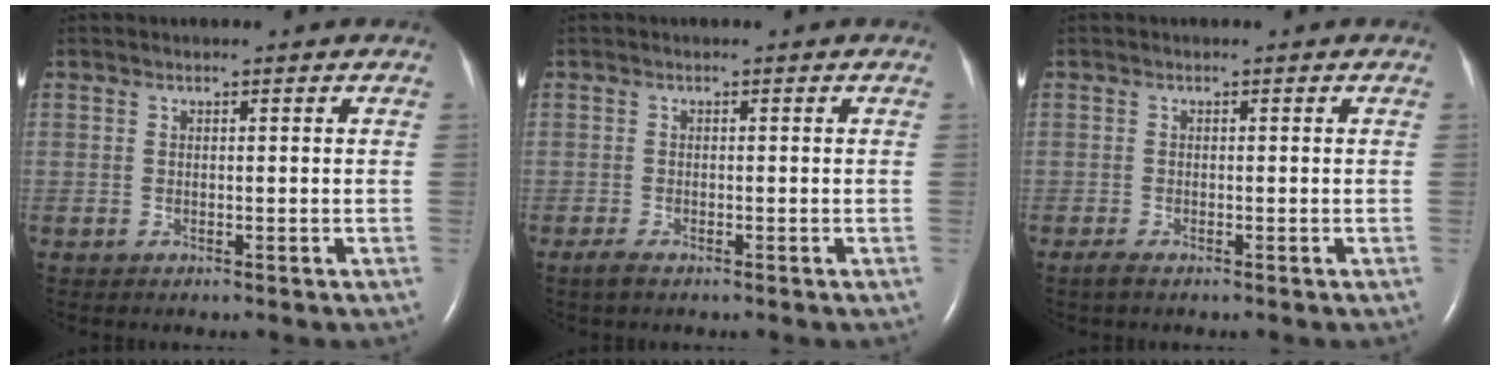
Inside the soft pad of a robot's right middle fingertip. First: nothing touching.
{"total": 1.5, "force": [-1.1, 0.3, 1.0], "torque": [-0.033, -0.006, -0.021]}
{"total": 1.1, "force": [-0.8, 0.1, 0.7], "torque": [-0.027, -0.006, -0.018]}